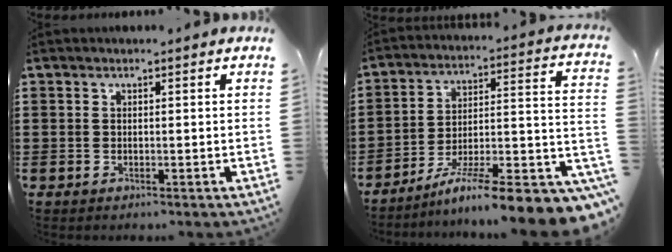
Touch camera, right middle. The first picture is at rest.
{"total": 9.2, "force": [-6.9, -0.2, 6.0], "torque": [-0.084, -0.014, -0.133]}